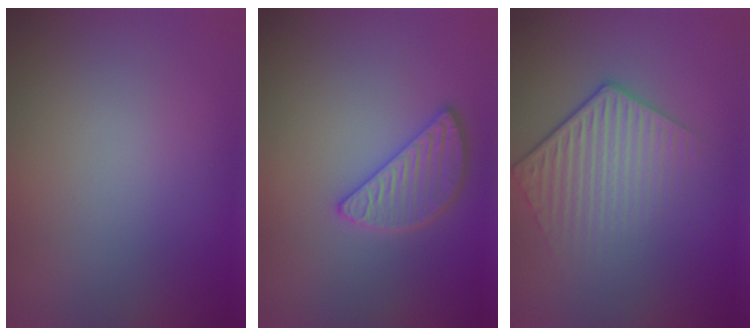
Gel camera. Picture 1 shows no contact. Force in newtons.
{"total": 2.8, "press": 2.8, "slide": 0.6}
{"total": 4.4, "press": 3.1, "slide": 3.1}